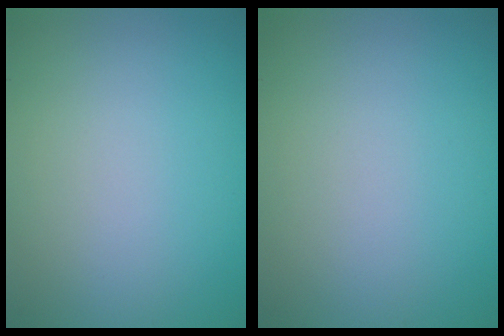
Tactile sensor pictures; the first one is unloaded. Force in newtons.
{"total": 0.0}